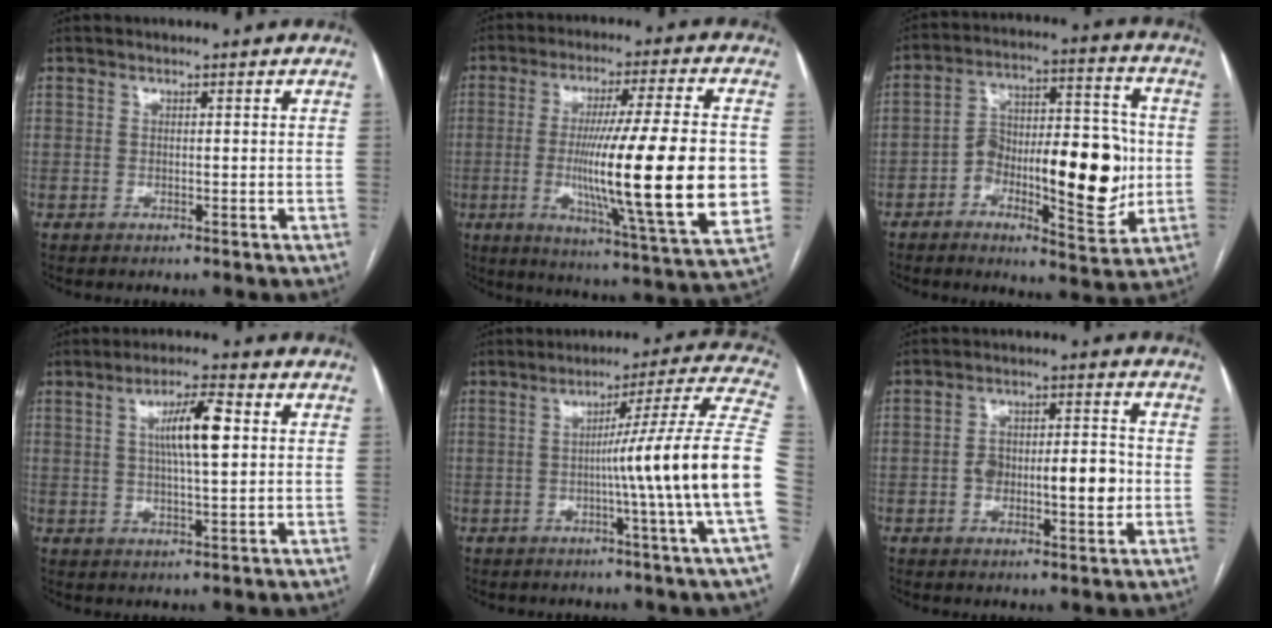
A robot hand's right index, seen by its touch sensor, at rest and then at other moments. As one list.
[{"total": 23.0, "force": [-2.0, 0.6, 22.9], "torque": [-0.335, -0.020, -0.033]}, {"total": 17.3, "force": [-3.0, 5.8, 16.0], "torque": [-0.243, 0.027, -0.040]}, {"total": 7.8, "force": [1.7, 1.0, 7.6], "torque": [-0.135, 0.009, 0.029]}, {"total": 18.4, "force": [-2.8, -3.5, 17.8], "torque": [-0.211, 0.004, -0.053]}, {"total": 9.5, "force": [-1.4, 3.6, 8.7], "torque": [-0.144, 0.019, -0.017]}]